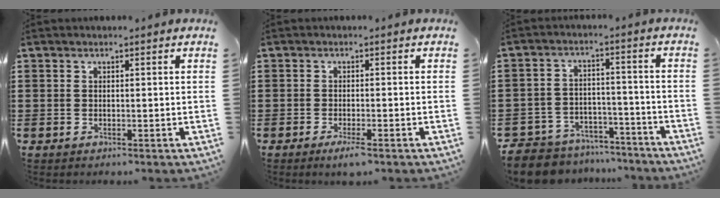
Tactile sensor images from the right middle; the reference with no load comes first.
{"total": 2.2, "force": [-1.3, 0.2, 1.7], "torque": [-0.035, -0.004, -0.026]}
{"total": 7.4, "force": [-7.2, 1.7, 0.4], "torque": [-0.019, 0.020, -0.147]}